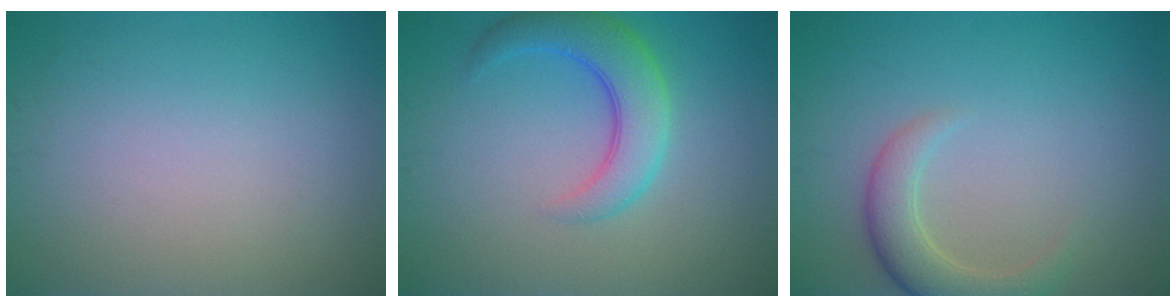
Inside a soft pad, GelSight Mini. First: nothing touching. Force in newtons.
{"total": 4.8, "press": 4.8, "slide": 0.2}
{"total": 3.6, "press": 3.6, "slide": 0.2}